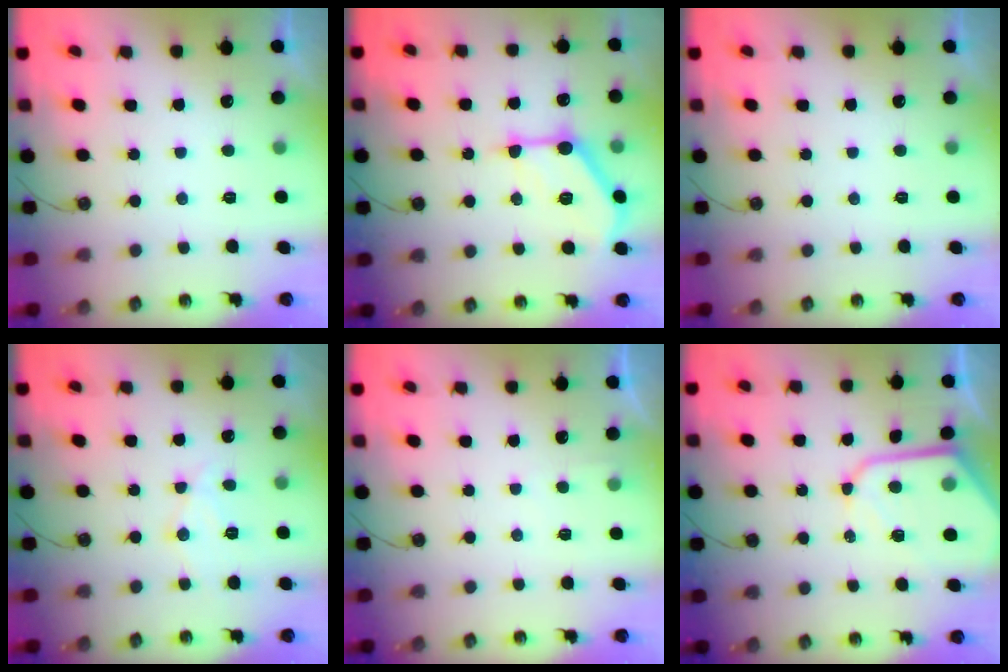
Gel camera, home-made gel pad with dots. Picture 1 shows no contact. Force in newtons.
{"total": 14.1, "press": 14.1, "slide": 0.6}
{"total": 0.0}
{"total": 10.0, "press": 10.0, "slide": 0.2}
{"total": 2.8, "press": 2.7, "slide": 0.4}
{"total": 11.6, "press": 11.6, "slide": 1.0}